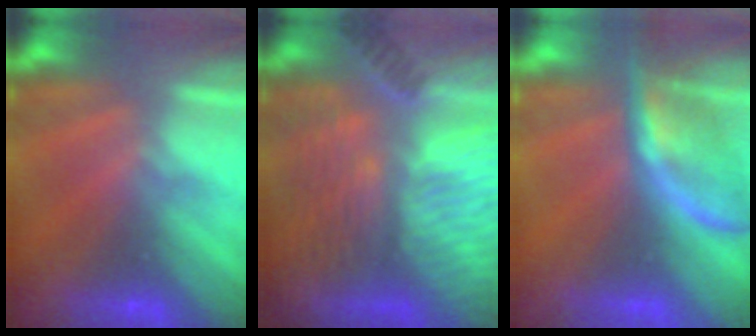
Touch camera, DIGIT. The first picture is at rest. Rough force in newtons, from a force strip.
{"total": 8.7}
{"total": 2.3}